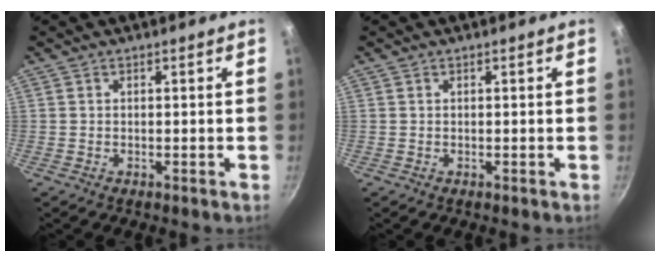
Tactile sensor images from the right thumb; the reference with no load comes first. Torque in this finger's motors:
{"motor_torque": [-0.03, -0.28, 0.34, -0.01, -0.04]}